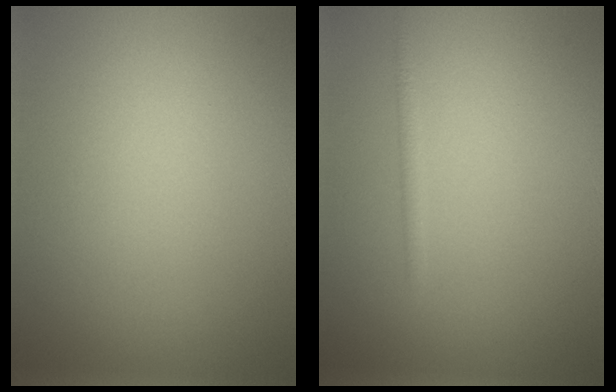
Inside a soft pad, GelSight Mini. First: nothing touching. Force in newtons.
{"total": 1.1, "press": 1.1, "slide": 0.0}